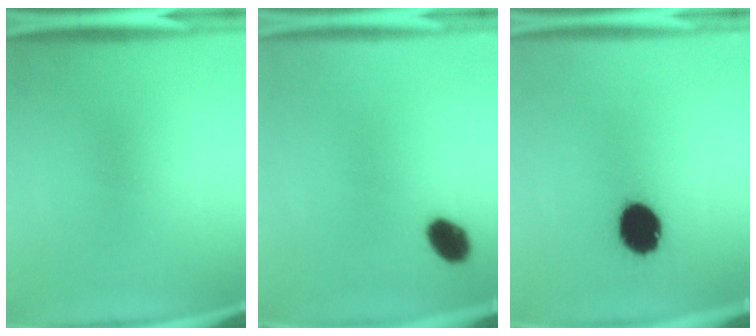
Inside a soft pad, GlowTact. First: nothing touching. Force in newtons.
{"total": 5.5}
{"total": 12.2}